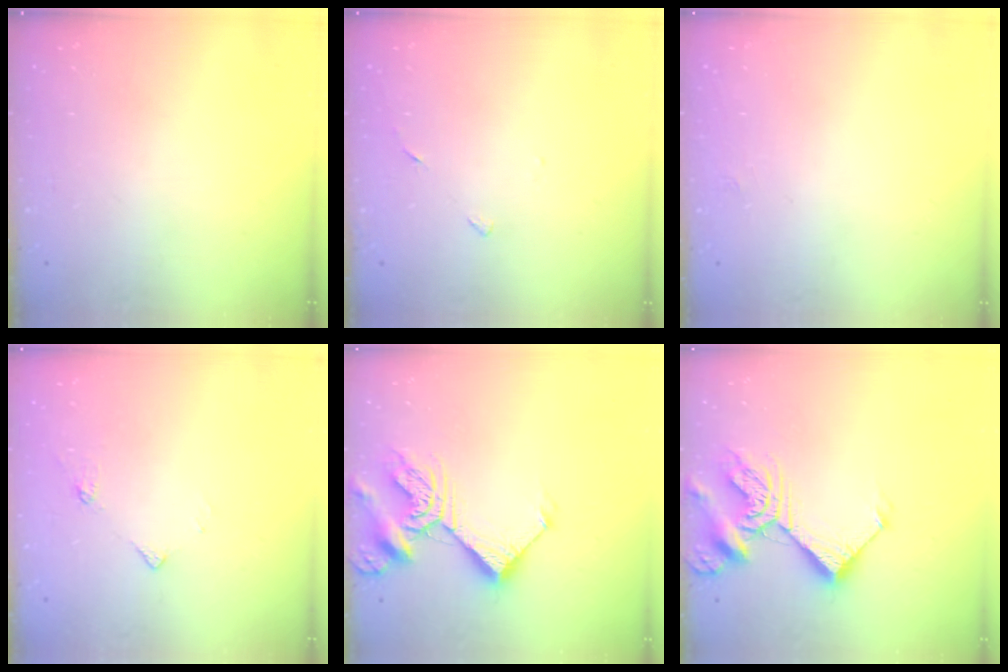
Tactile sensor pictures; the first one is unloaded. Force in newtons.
{"total": 2.7, "press": 2.6, "slide": 0.3}
{"total": 1.9, "press": 1.9, "slide": 0.3}
{"total": 6.1, "press": 5.9, "slide": 1.3}
{"total": 12.5, "press": 12.5, "slide": 1.3}
{"total": 12.5, "press": 12.5, "slide": 1.3}